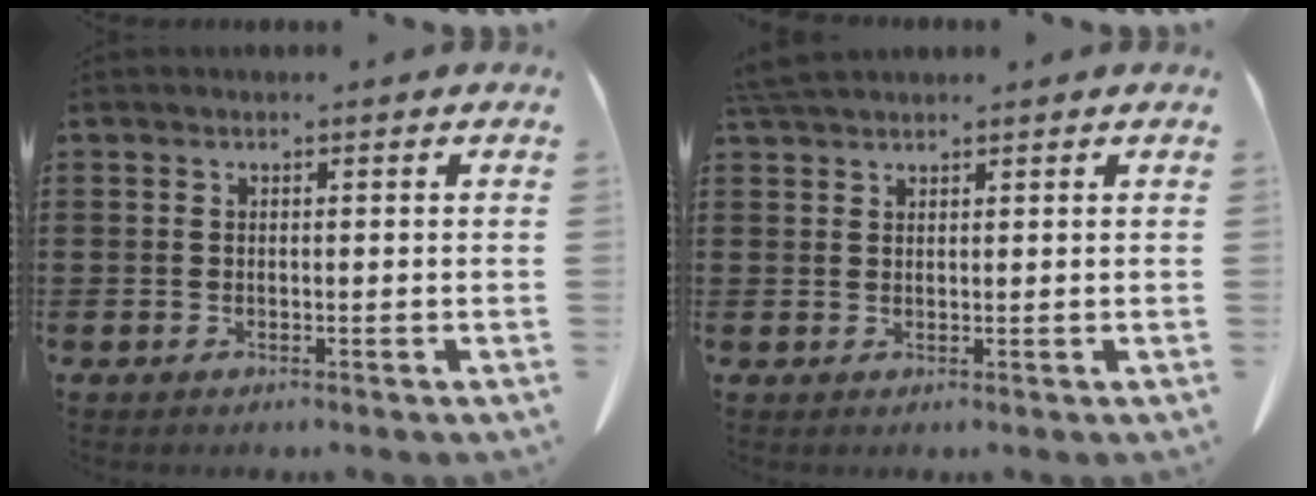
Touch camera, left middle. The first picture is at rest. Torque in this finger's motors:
{"motor_torque": [0.66, 0.33, 0.11, 0.13]}